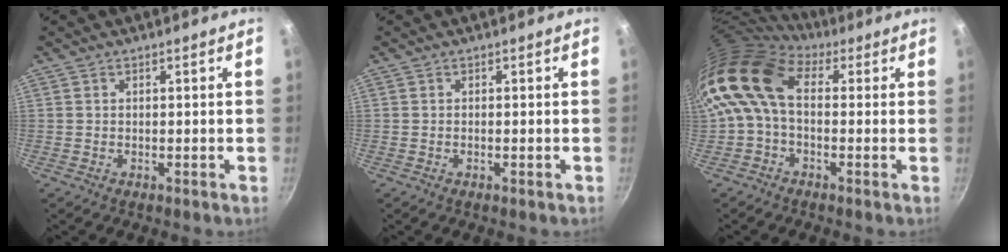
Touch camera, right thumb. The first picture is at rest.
{"total": 0.6, "force": [-0.2, 0.1, 0.5], "torque": [-0.010, 0.003, -0.006]}
{"total": 13.0, "force": [1.4, 8.3, 9.9], "torque": [-0.188, 0.023, 0.006]}